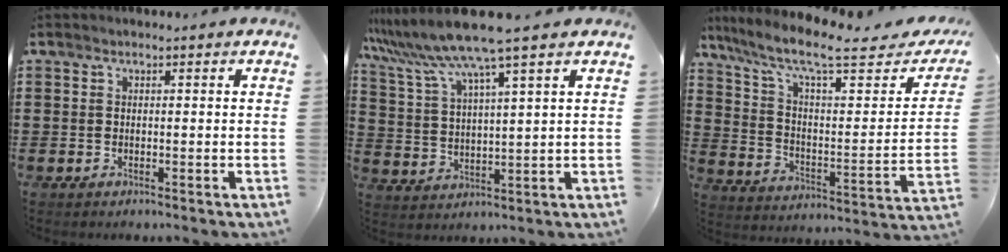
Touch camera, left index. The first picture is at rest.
{"total": 8.8, "force": [7.1, -0.9, 5.1], "torque": [-0.123, -0.041, 0.118]}
{"total": 10.3, "force": [7.5, 1.5, 6.9], "torque": [-0.154, -0.047, 0.122]}